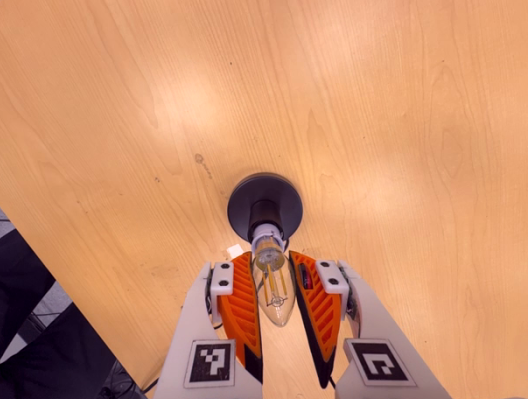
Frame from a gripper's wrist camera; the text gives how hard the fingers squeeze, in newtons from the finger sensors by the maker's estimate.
{"total": 12.2, "left": 11.7, "right": 12.6}